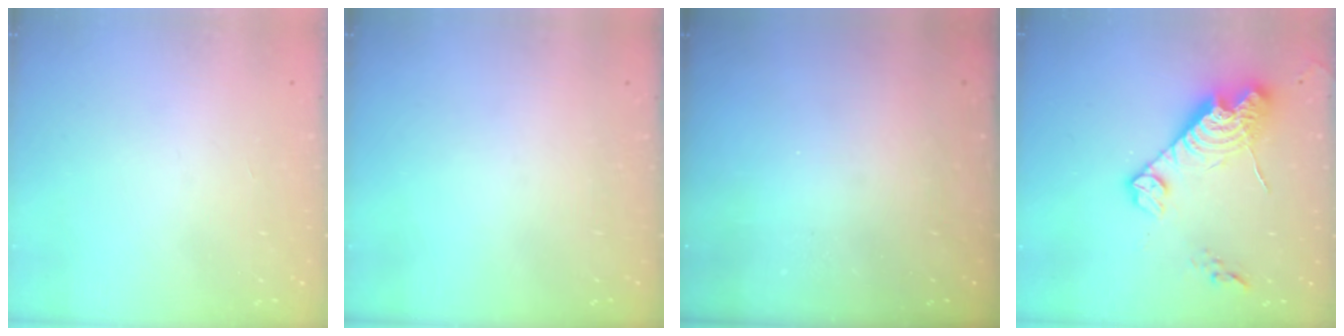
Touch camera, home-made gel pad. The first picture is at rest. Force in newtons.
{"total": 0.0}
{"total": 0.0}
{"total": 14.8, "press": 14.8, "slide": 1.1}